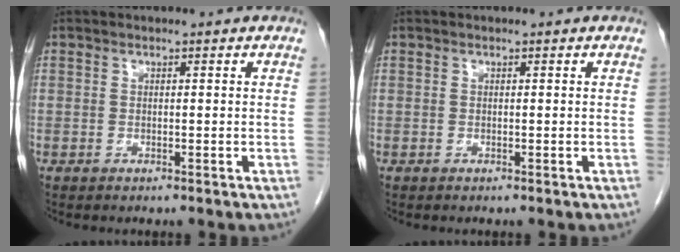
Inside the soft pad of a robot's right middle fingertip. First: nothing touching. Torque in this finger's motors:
{"motor_torque": [0.00, 0.00, 0.00, 0.00]}